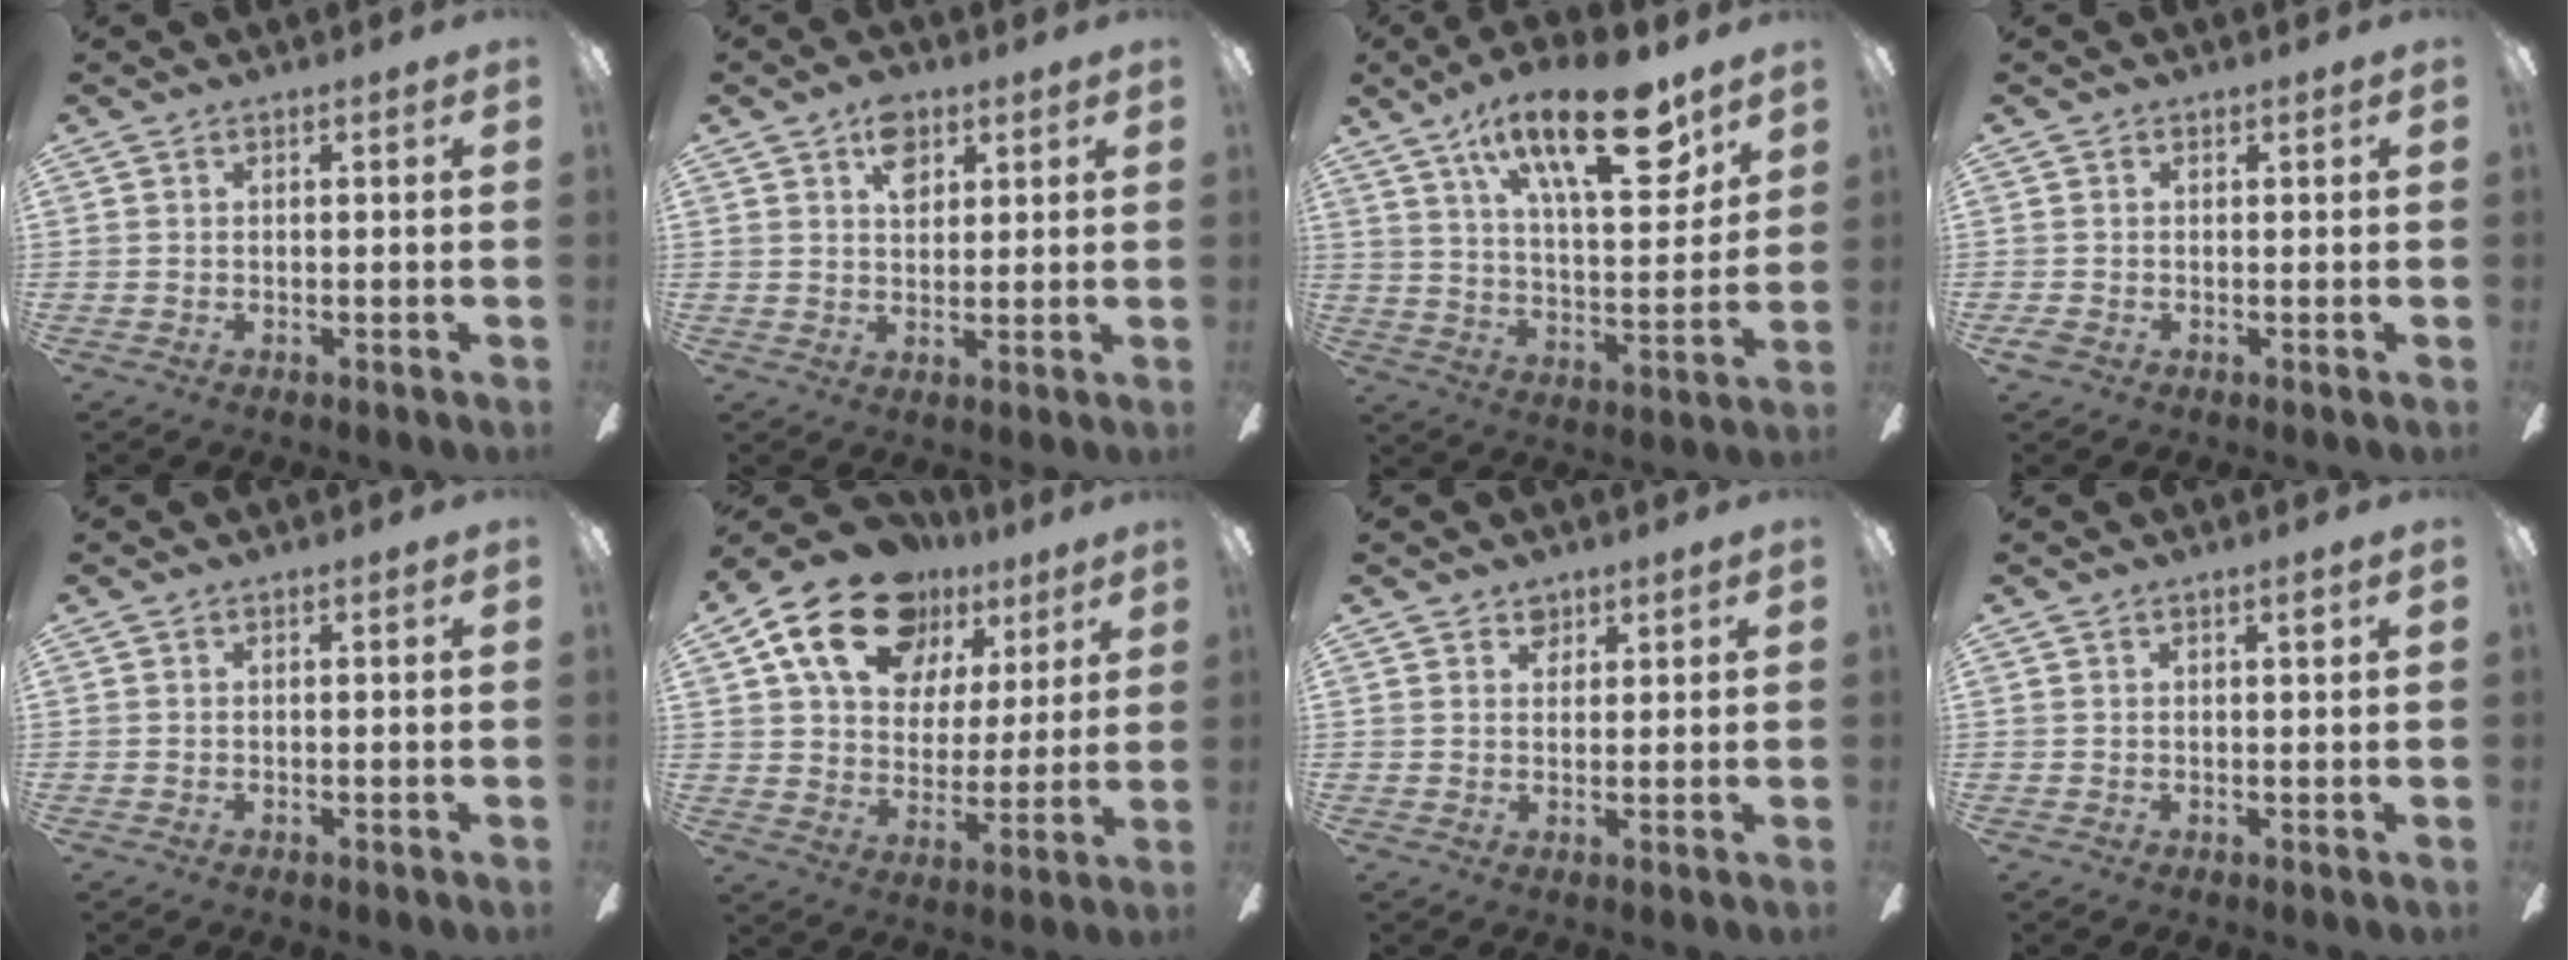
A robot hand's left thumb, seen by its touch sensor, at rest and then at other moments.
{"total": 6.5, "force": [3.4, 4.3, 3.5], "torque": [-0.039, -0.003, 0.057]}
{"total": 22.9, "force": [13.4, 8.6, 16.4], "torque": [-0.245, -0.065, 0.215]}
{"total": 1.5, "force": [-0.5, 1.3, 0.5], "torque": [-0.007, 0.003, -0.009]}
{"total": 0.0}
{"total": 18.9, "force": [11.8, 11.9, 8.8], "torque": [-0.157, -0.055, 0.216]}
{"total": 2.8, "force": [2.3, 1.7, 0.3], "torque": [0.005, -0.009, 0.040]}
{"total": 1.4, "force": [1.0, 0.0, 0.9], "torque": [-0.020, 0.001, 0.017]}